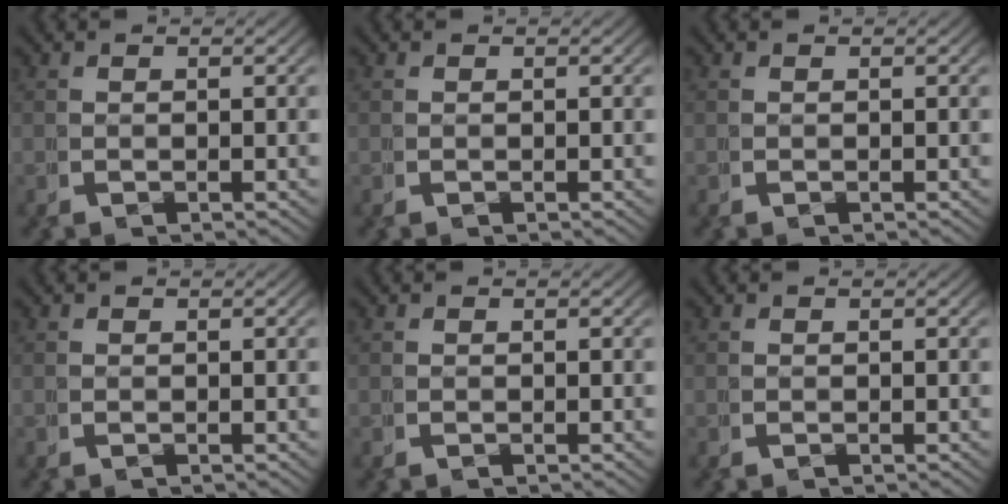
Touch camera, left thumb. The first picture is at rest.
{"total": 0.0}
{"total": 0.0}
{"total": 0.0}
{"total": 0.0}
{"total": 0.0}